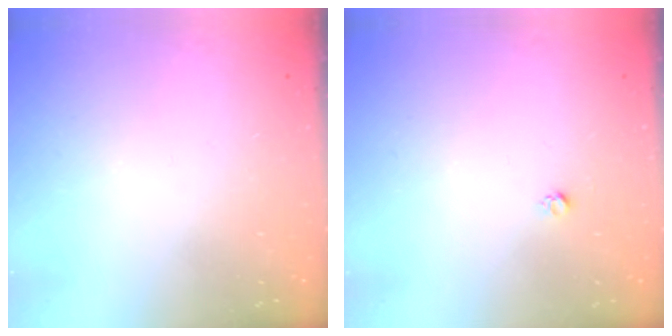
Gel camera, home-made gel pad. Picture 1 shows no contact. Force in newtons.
{"total": 2.7, "press": 2.7, "slide": 0.3}